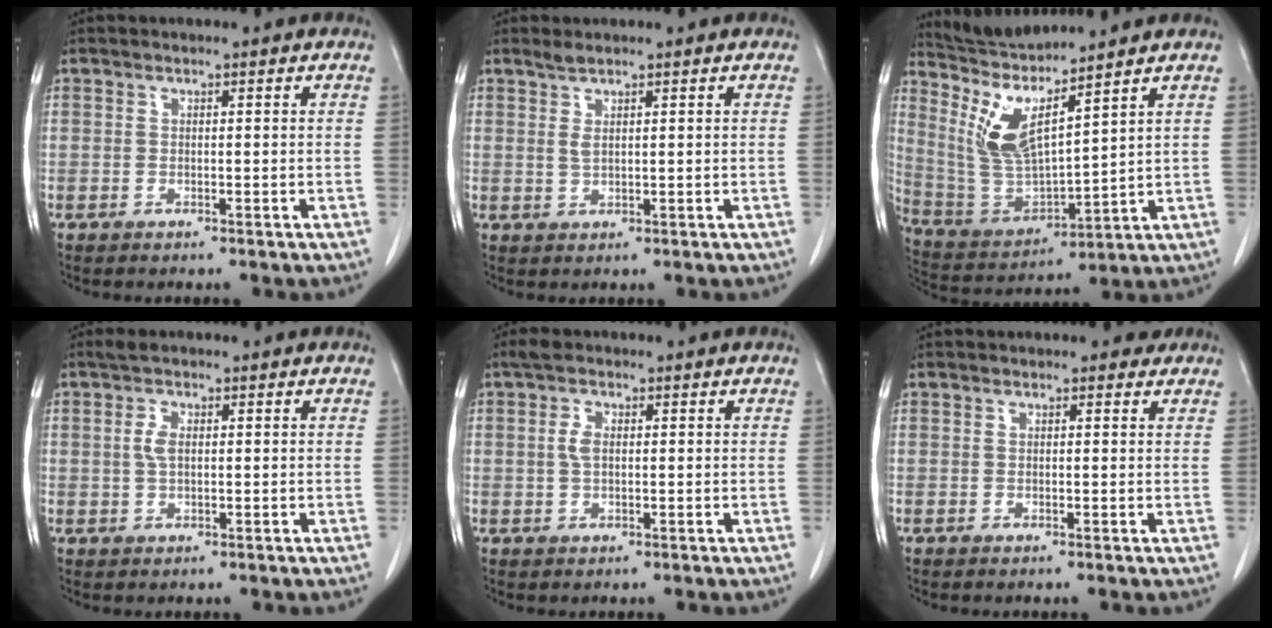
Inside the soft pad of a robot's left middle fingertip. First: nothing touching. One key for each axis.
{"total": 1.8, "fx": 1.4, "fy": 0.2, "fz": 1.2, "tx": -0.033, "ty": 0.001, "tz": 0.032}
{"total": 10.5, "fx": 8.1, "fy": 0.0, "fz": 6.6, "tx": -0.147, "ty": -0.018, "tz": 0.174}
{"total": 2.5, "fx": 0.6, "fy": 1.2, "fz": 2.1, "tx": -0.046, "ty": 0.007, "tz": 0.013}
{"total": 2.6, "fx": 0.5, "fy": 1.4, "fz": 2.1, "tx": -0.047, "ty": 0.010, "tz": 0.012}
{"total": 1.8, "fx": 1.6, "fy": 0.6, "fz": 0.5, "tx": -0.010, "ty": 0.005, "tz": 0.012}